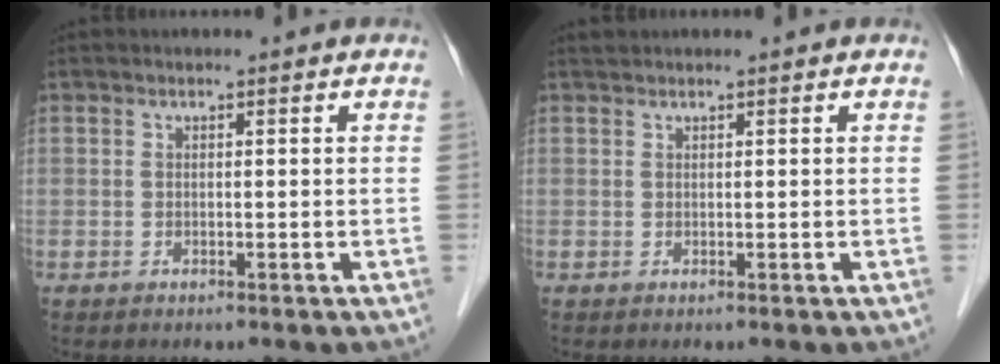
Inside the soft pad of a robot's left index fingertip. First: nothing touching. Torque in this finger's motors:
{"motor_torque": [0.16, -0.16, -0.01, -0.01]}